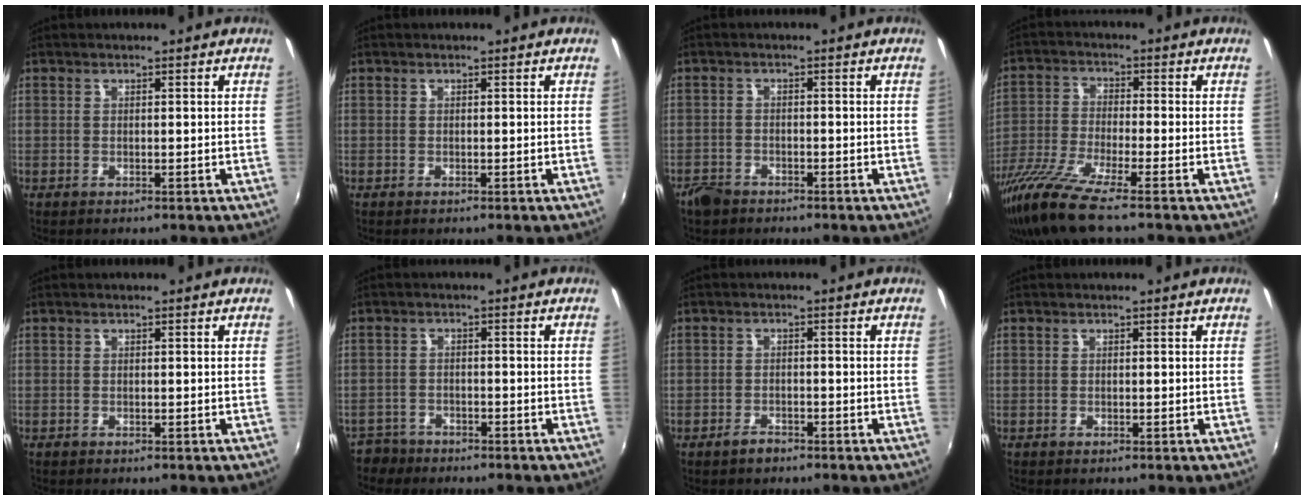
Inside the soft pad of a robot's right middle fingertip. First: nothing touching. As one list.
[{"total": 0.0}, {"total": 3.3, "force": [-2.7, 1.7, 0.9], "torque": [-0.029, -0.002, -0.053]}, {"total": 11.4, "force": [-8.7, 0.5, 7.5], "torque": [-0.165, -0.035, -0.168]}, {"total": 0.0}, {"total": 4.7, "force": [-4.0, 2.6, 0.3], "torque": [-0.023, 0.002, -0.075]}, {"total": 2.2, "force": [-1.8, 1.1, 0.6], "torque": [-0.015, 0.001, -0.028]}, {"total": 0.0}]